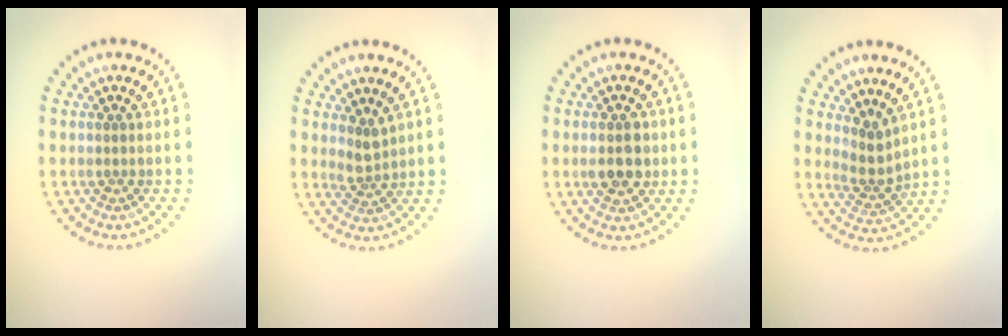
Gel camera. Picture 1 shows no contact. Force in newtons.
{"total": 1.8, "press": 1.3, "slide": 1.3}
{"total": 3.1, "press": 3.1, "slide": 0.2}
{"total": 2.4, "press": 1.7, "slide": 1.8}